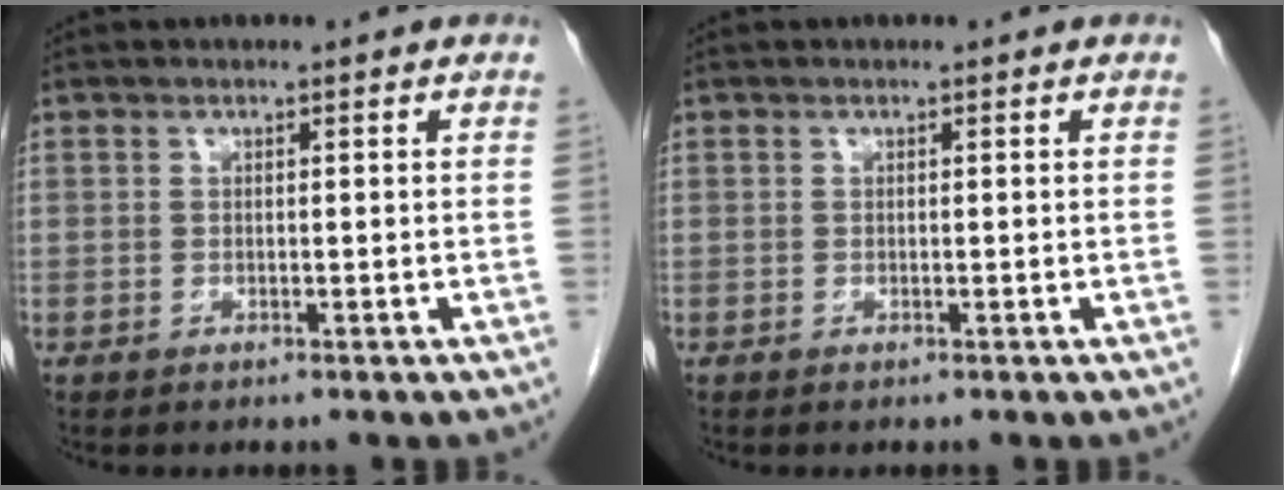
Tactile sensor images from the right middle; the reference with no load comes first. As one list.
[{"total": 0.0}]